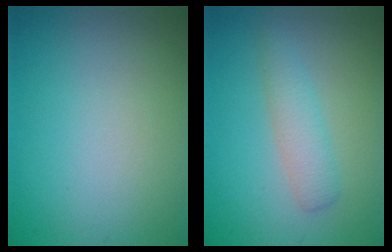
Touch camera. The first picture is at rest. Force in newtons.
{"total": 2.4, "press": 2.4, "slide": 0.0}